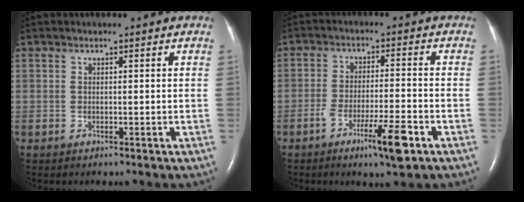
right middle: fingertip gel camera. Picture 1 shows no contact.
{"total": 7.5, "force": [-4.1, 0.4, 6.3], "torque": [-0.108, -0.010, -0.068]}